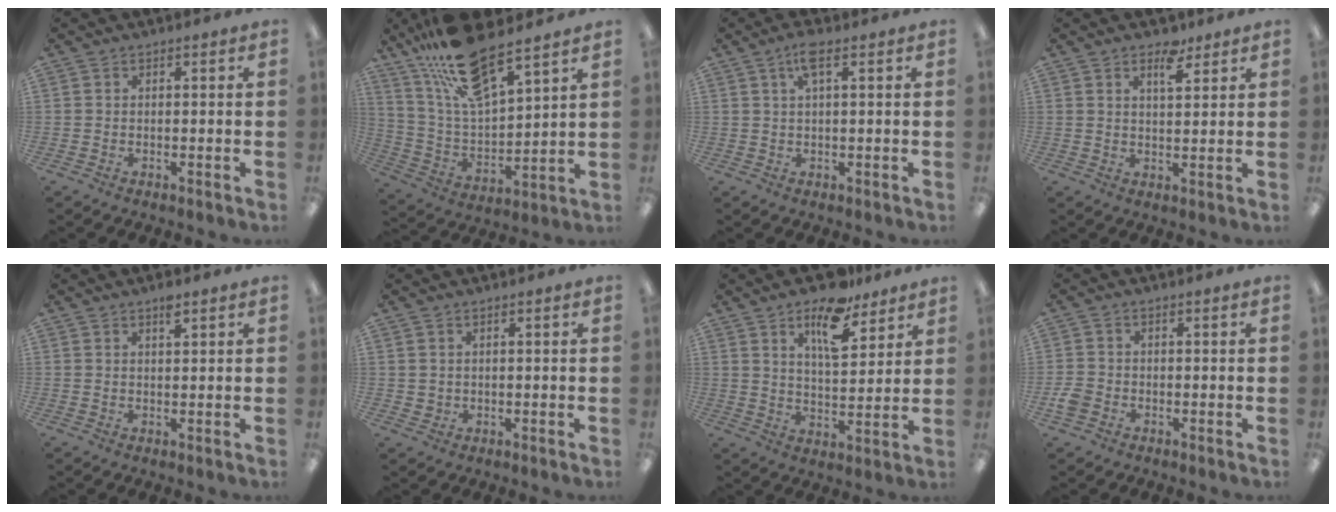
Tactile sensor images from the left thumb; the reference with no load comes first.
{"total": 18.3, "force": [14.1, 4.8, 10.6], "torque": [-0.217, -0.073, 0.247]}
{"total": 4.7, "force": [2.1, 1.2, 4.0], "torque": [-0.076, 0.005, 0.033]}
{"total": 2.9, "force": [2.3, 1.1, 1.4], "torque": [-0.007, -0.012, 0.036]}
{"total": 2.4, "force": [1.7, 0.7, 1.5], "torque": [-0.019, -0.006, 0.027]}
{"total": 1.7, "force": [1.0, 1.4, 0.2], "torque": [-0.006, 0.003, 0.018]}
{"total": 12.6, "force": [8.4, 5.5, 7.7], "torque": [-0.107, -0.044, 0.140]}
{"total": 3.0, "force": [-1.2, 2.3, 1.4], "torque": [-0.020, 0.008, -0.022]}